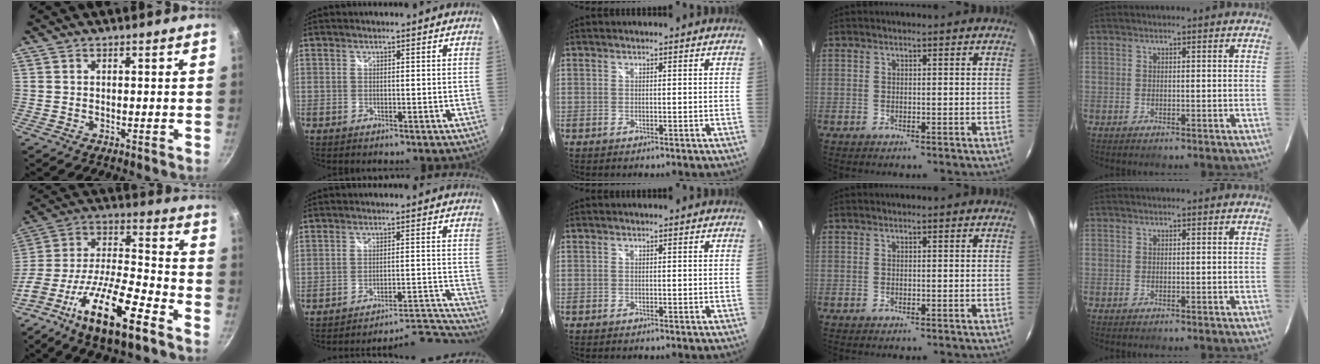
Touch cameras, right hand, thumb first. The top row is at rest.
{"thumb": {"total": 22.7, "force": [-11.3, 8.2, 18.0], "torque": [-0.306, 0.058, -0.215]}, "index": {"total": 16.7, "force": [-16.6, -0.8, 1.1], "torque": [-0.008, 0.035, -0.226]}}